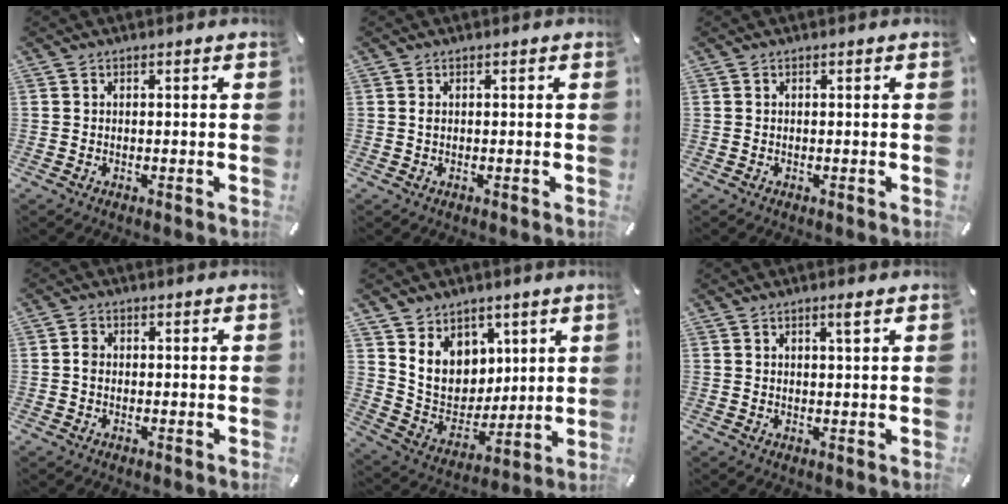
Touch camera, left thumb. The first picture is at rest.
{"total": 0.6, "force": [0.1, 0.3, 0.5], "torque": [-0.011, 0.001, 0.000]}
{"total": 0.0}
{"total": 1.5, "force": [-0.1, 1.2, 0.9], "torque": [-0.017, 0.005, -0.004]}
{"total": 12.2, "force": [5.2, 10.4, 3.9], "torque": [-0.081, -0.038, 0.110]}
{"total": 2.0, "force": [1.1, 0.4, 1.6], "torque": [-0.034, 0.001, 0.019]}